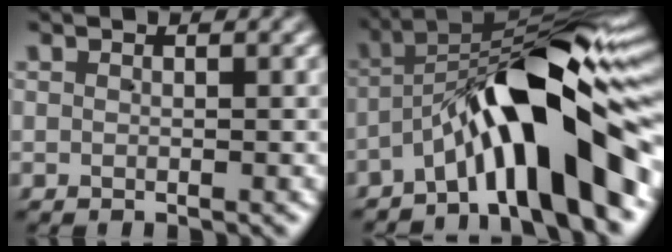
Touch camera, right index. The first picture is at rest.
{"total": 14.8, "force": [-1.8, 5.8, 13.5], "torque": [-0.195, 0.007, -0.023]}